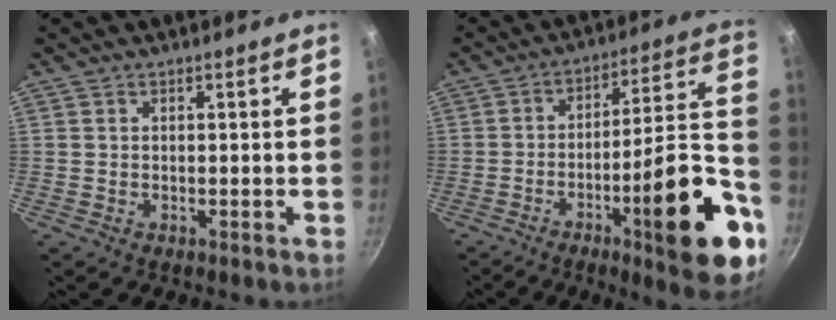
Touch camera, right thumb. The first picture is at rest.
{"total": 24.1, "force": [-9.7, 5.8, 21.2], "torque": [-0.258, 0.049, -0.146]}